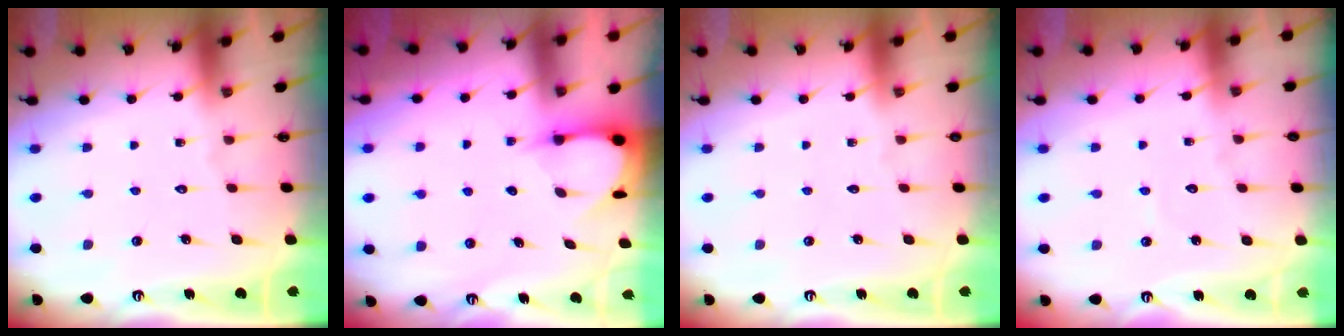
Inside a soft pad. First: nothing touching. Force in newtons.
{"total": 3.4, "press": 3.4, "slide": 0.3}
{"total": 0.0}
{"total": 2.7, "press": 2.7, "slide": 0.3}